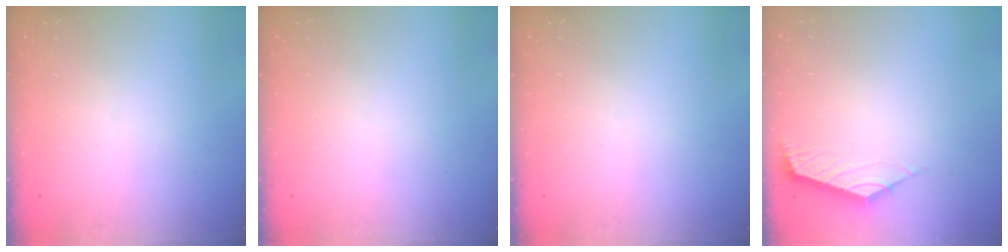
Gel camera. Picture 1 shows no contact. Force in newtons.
{"total": 0.0}
{"total": 0.0}
{"total": 2.4, "press": 2.3, "slide": 0.6}